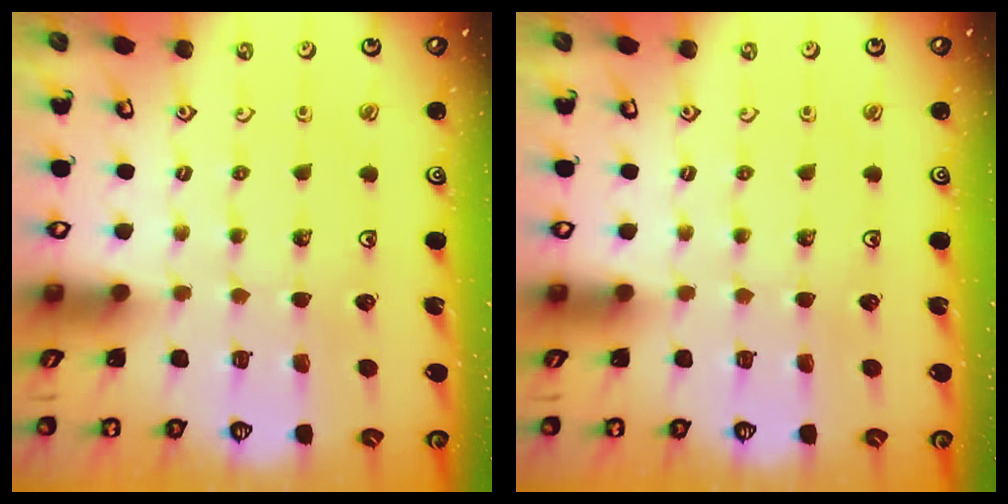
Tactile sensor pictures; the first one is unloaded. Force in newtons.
{"total": 0.0}